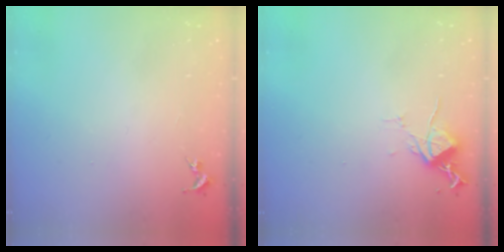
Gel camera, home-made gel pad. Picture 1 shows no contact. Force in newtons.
{"total": 8.8, "press": 8.7, "slide": 1.2}